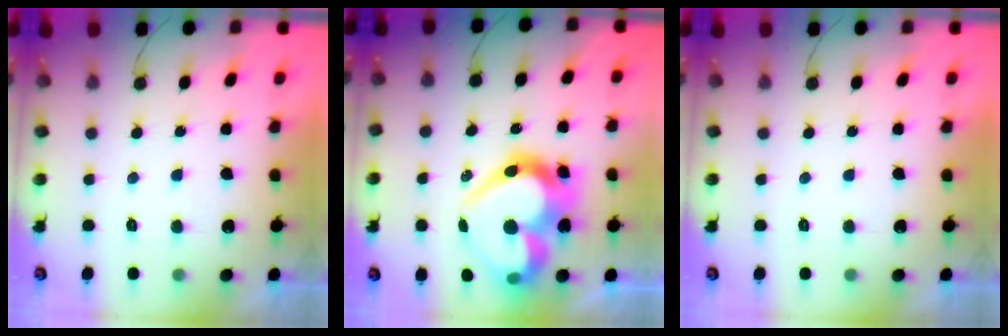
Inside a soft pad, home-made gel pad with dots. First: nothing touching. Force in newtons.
{"total": 21.6, "press": 21.5, "slide": 2.4}
{"total": 0.0}